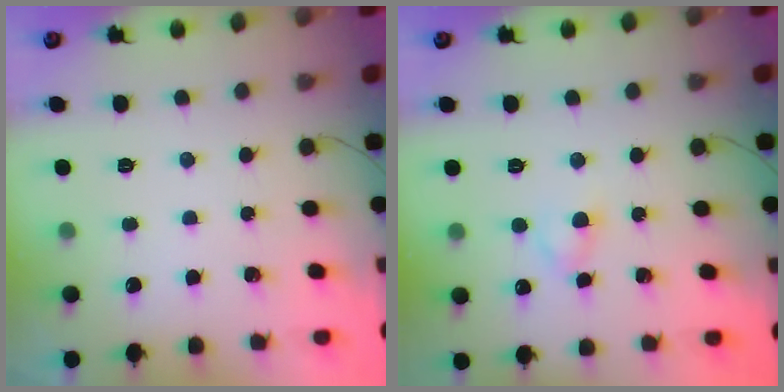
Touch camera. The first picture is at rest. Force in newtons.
{"total": 2.9, "press": 2.8, "slide": 0.8}